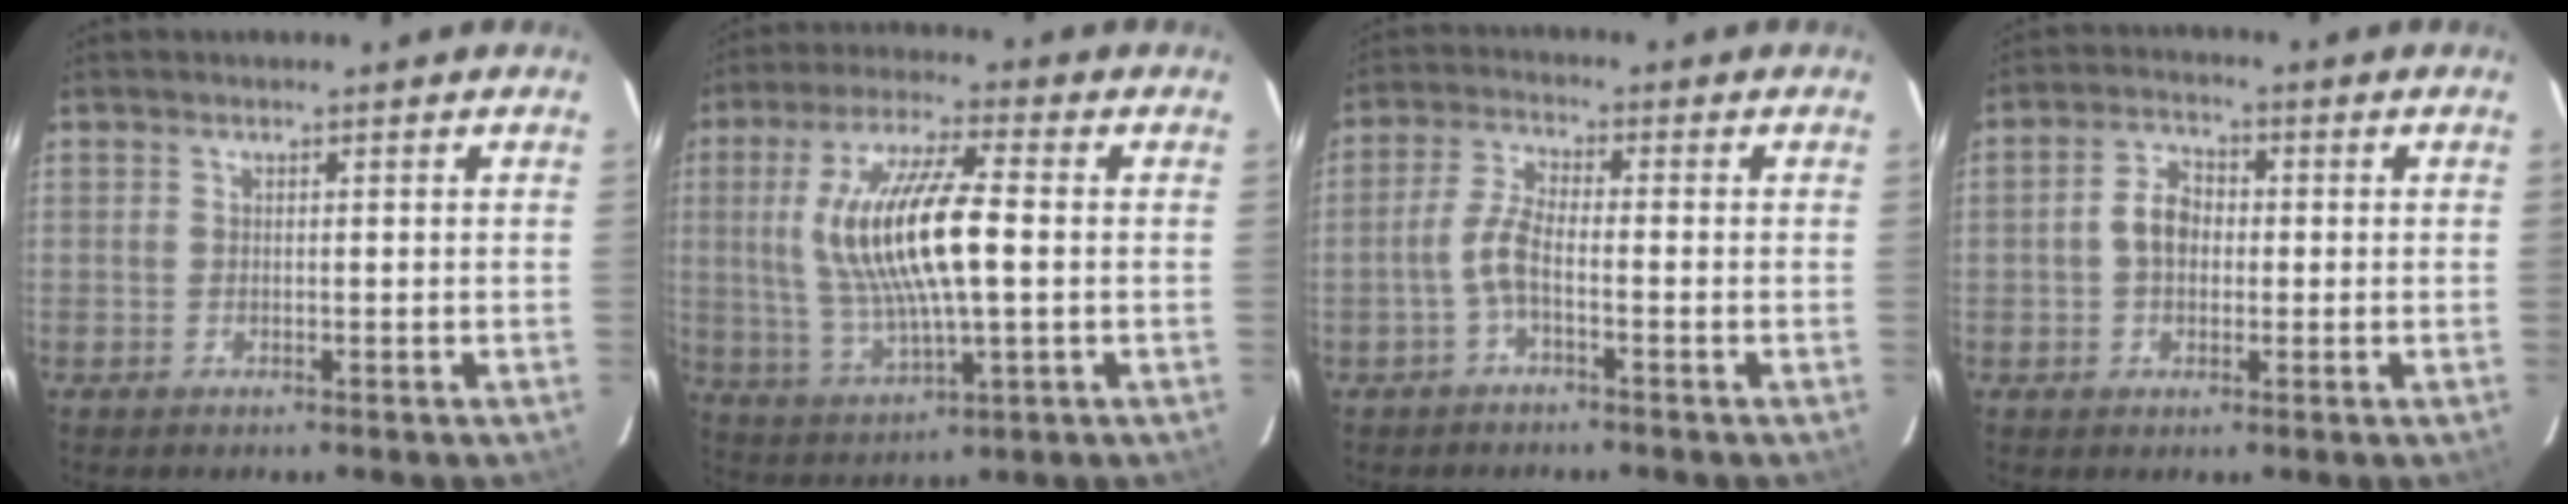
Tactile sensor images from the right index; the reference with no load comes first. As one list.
[{"total": 16.2, "force": [0.9, 4.1, 15.6], "torque": [-0.302, 0.002, 0.027]}, {"total": 4.3, "force": [-1.8, 1.0, 3.7], "torque": [-0.086, 0.010, -0.038]}, {"total": 5.3, "force": [-0.2, 3.8, 3.7], "torque": [-0.070, 0.016, -0.003]}]